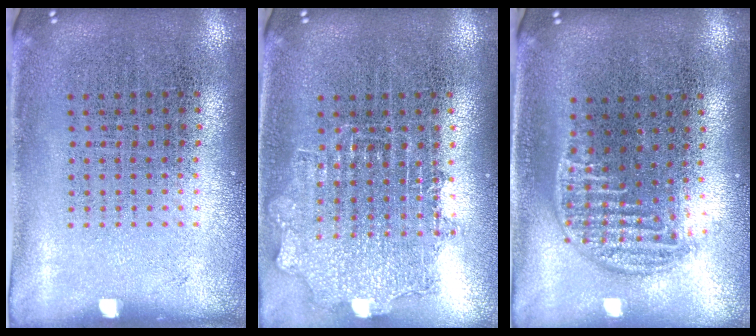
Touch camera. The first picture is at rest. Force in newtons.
{"total": 1.2, "press": 1.1, "slide": 0.5}
{"total": 1.2, "press": 1.0, "slide": 0.6}